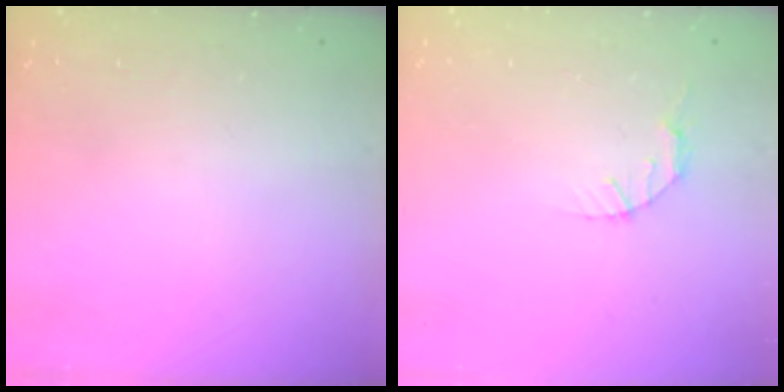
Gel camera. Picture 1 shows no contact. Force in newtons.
{"total": 2.8, "press": 2.8, "slide": 0.4}